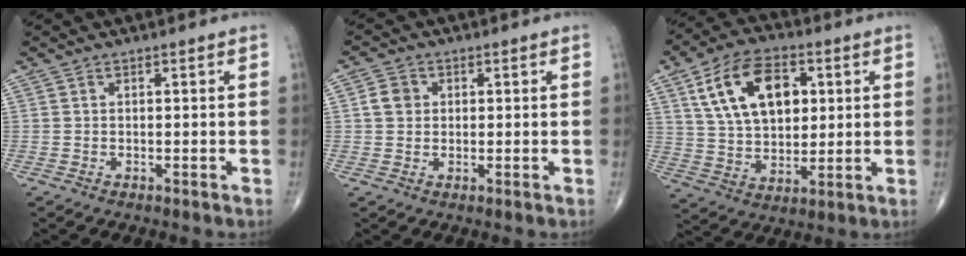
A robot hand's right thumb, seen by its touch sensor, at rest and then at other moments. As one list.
[{"total": 3.5, "force": [0.6, 3.1, 1.6], "torque": [-0.020, 0.004, 0.007]}, {"total": 16.2, "force": [5.3, 10.0, 11.6], "torque": [-0.177, -0.007, 0.098]}]